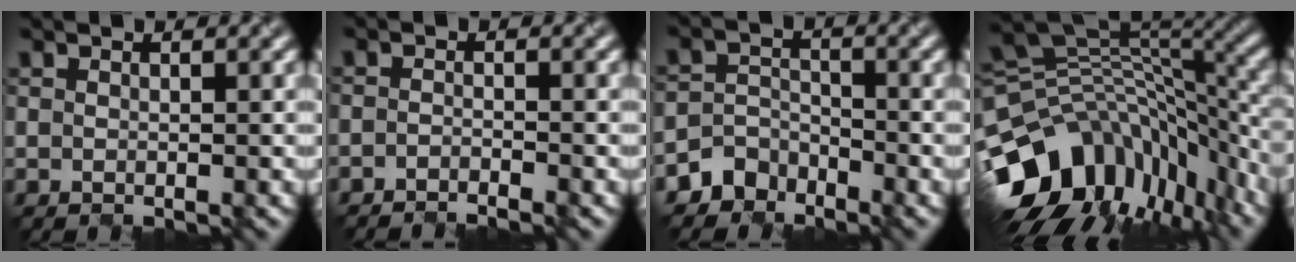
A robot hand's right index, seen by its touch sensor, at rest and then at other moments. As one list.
[{"total": 1.6, "force": [-1.6, -0.1, 0.1], "torque": [0.002, -0.007, -0.032]}, {"total": 2.9, "force": [-2.5, 1.4, -0.5], "torque": [0.019, 0.007, -0.053]}, {"total": 12.9, "force": [-6.3, 8.2, 7.7], "torque": [-0.172, 0.005, -0.110]}]